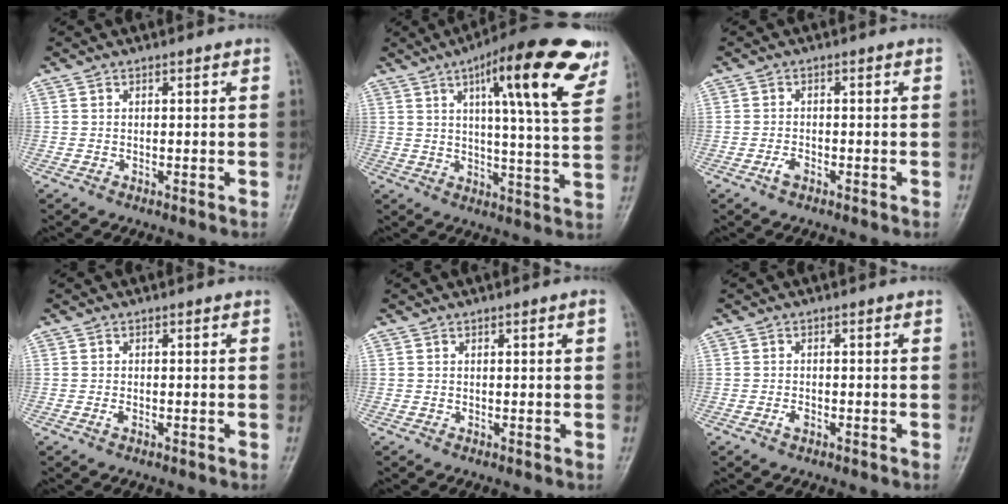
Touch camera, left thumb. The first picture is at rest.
{"total": 19.6, "force": [9.9, 4.1, 16.5], "torque": [-0.203, -0.028, 0.135]}
{"total": 1.7, "force": [-1.0, 0.9, 1.1], "torque": [-0.024, 0.004, -0.021]}
{"total": 0.8, "force": [-0.2, 0.4, 0.7], "torque": [-0.012, -0.002, -0.003]}
{"total": 0.9, "force": [0.4, 0.0, 0.8], "torque": [-0.014, 0.000, 0.006]}
{"total": 1.2, "force": [-0.6, 0.7, 0.8], "torque": [-0.016, 0.000, -0.013]}